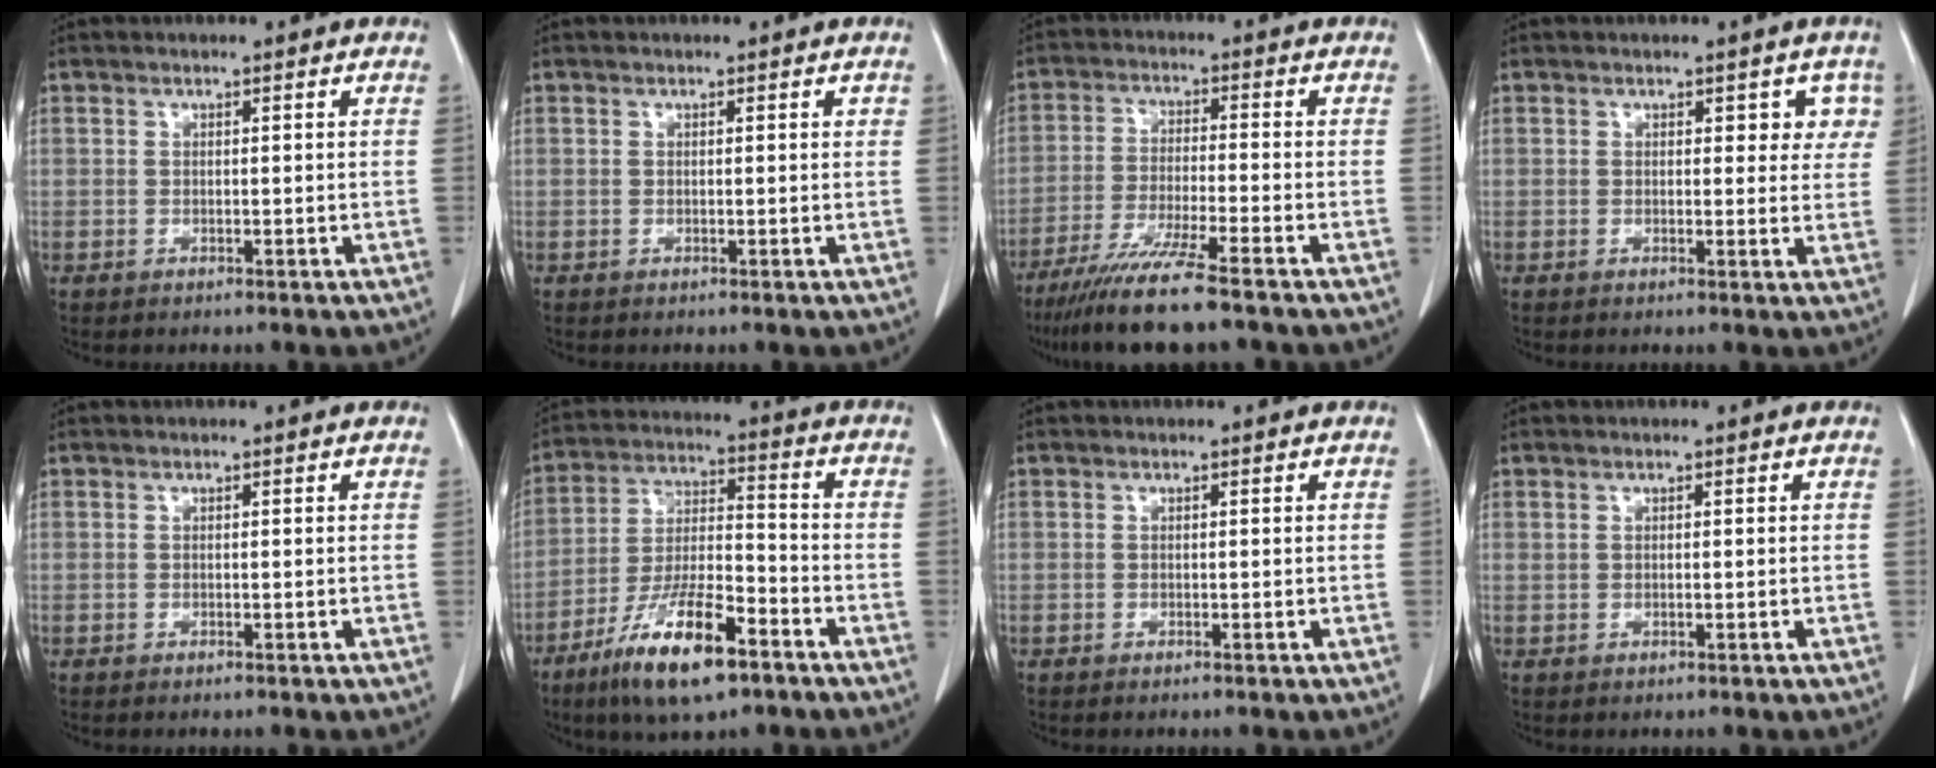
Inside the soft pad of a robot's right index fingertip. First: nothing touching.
{"total": 0.6, "force": [0.3, 0.3, 0.5], "torque": [-0.005, 0.001, 0.002]}
{"total": 11.1, "force": [-8.5, -0.5, 7.1], "torque": [-0.120, -0.033, -0.145]}
{"total": 3.9, "force": [1.8, 2.3, 2.5], "torque": [-0.005, 0.005, 0.016]}
{"total": 0.0}
{"total": 14.1, "force": [-8.7, 3.3, 10.7], "torque": [-0.207, -0.013, -0.155]}
{"total": 0.0}
{"total": 0.0}